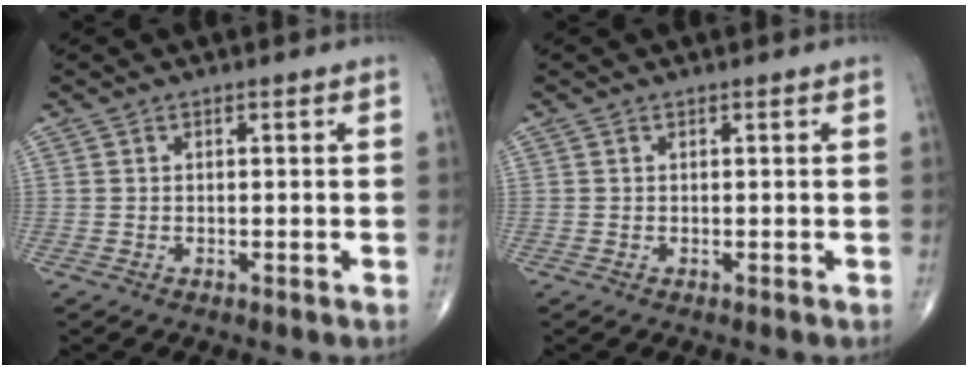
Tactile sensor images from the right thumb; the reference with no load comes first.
{"total": 0.0}